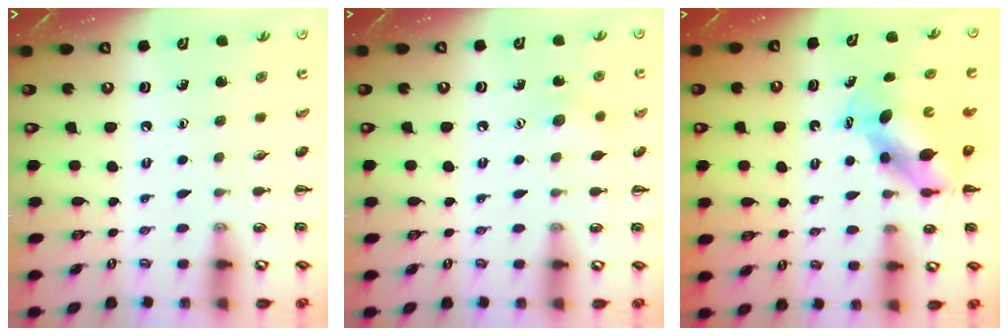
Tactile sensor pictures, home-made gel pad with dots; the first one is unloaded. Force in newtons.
{"total": 6.8, "press": 6.7, "slide": 1.4}
{"total": 6.6, "press": 6.5, "slide": 1.2}